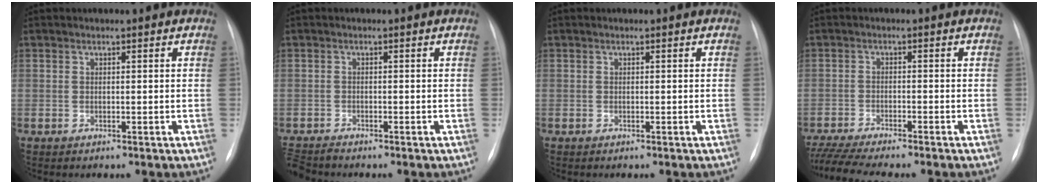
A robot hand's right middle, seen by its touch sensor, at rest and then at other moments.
{"total": 2.7, "force": [-2.6, -0.2, 0.6], "torque": [-0.013, -0.011, -0.049]}
{"total": 0.0}
{"total": 10.0, "force": [-8.7, 0.5, 4.9], "torque": [-0.068, -0.014, -0.134]}